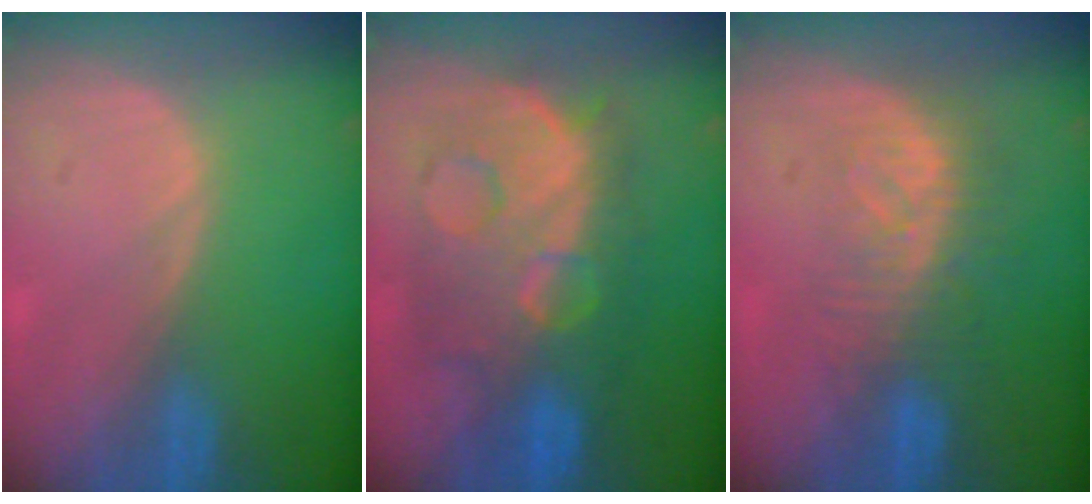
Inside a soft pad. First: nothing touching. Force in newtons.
{"total": 11.9, "press": 11.9, "slide": 1.2}
{"total": 8.2, "press": 7.2, "slide": 3.9}